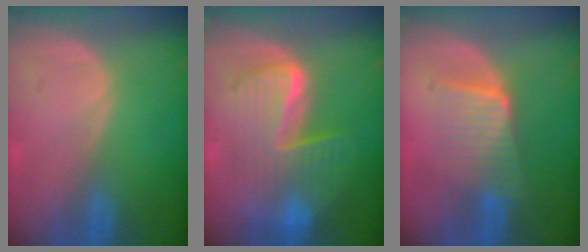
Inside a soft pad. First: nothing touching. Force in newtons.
{"total": 9.9, "press": 9.9, "slide": 1.0}
{"total": 6.6, "press": 5.8, "slide": 3.1}